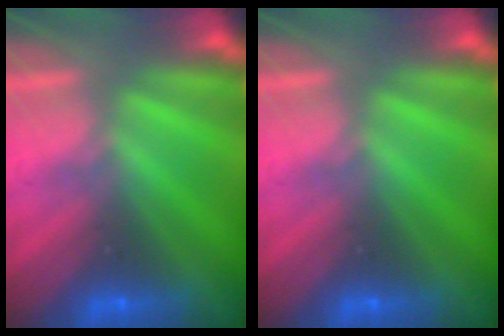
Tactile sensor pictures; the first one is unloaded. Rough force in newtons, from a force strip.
{"total": 0.0}